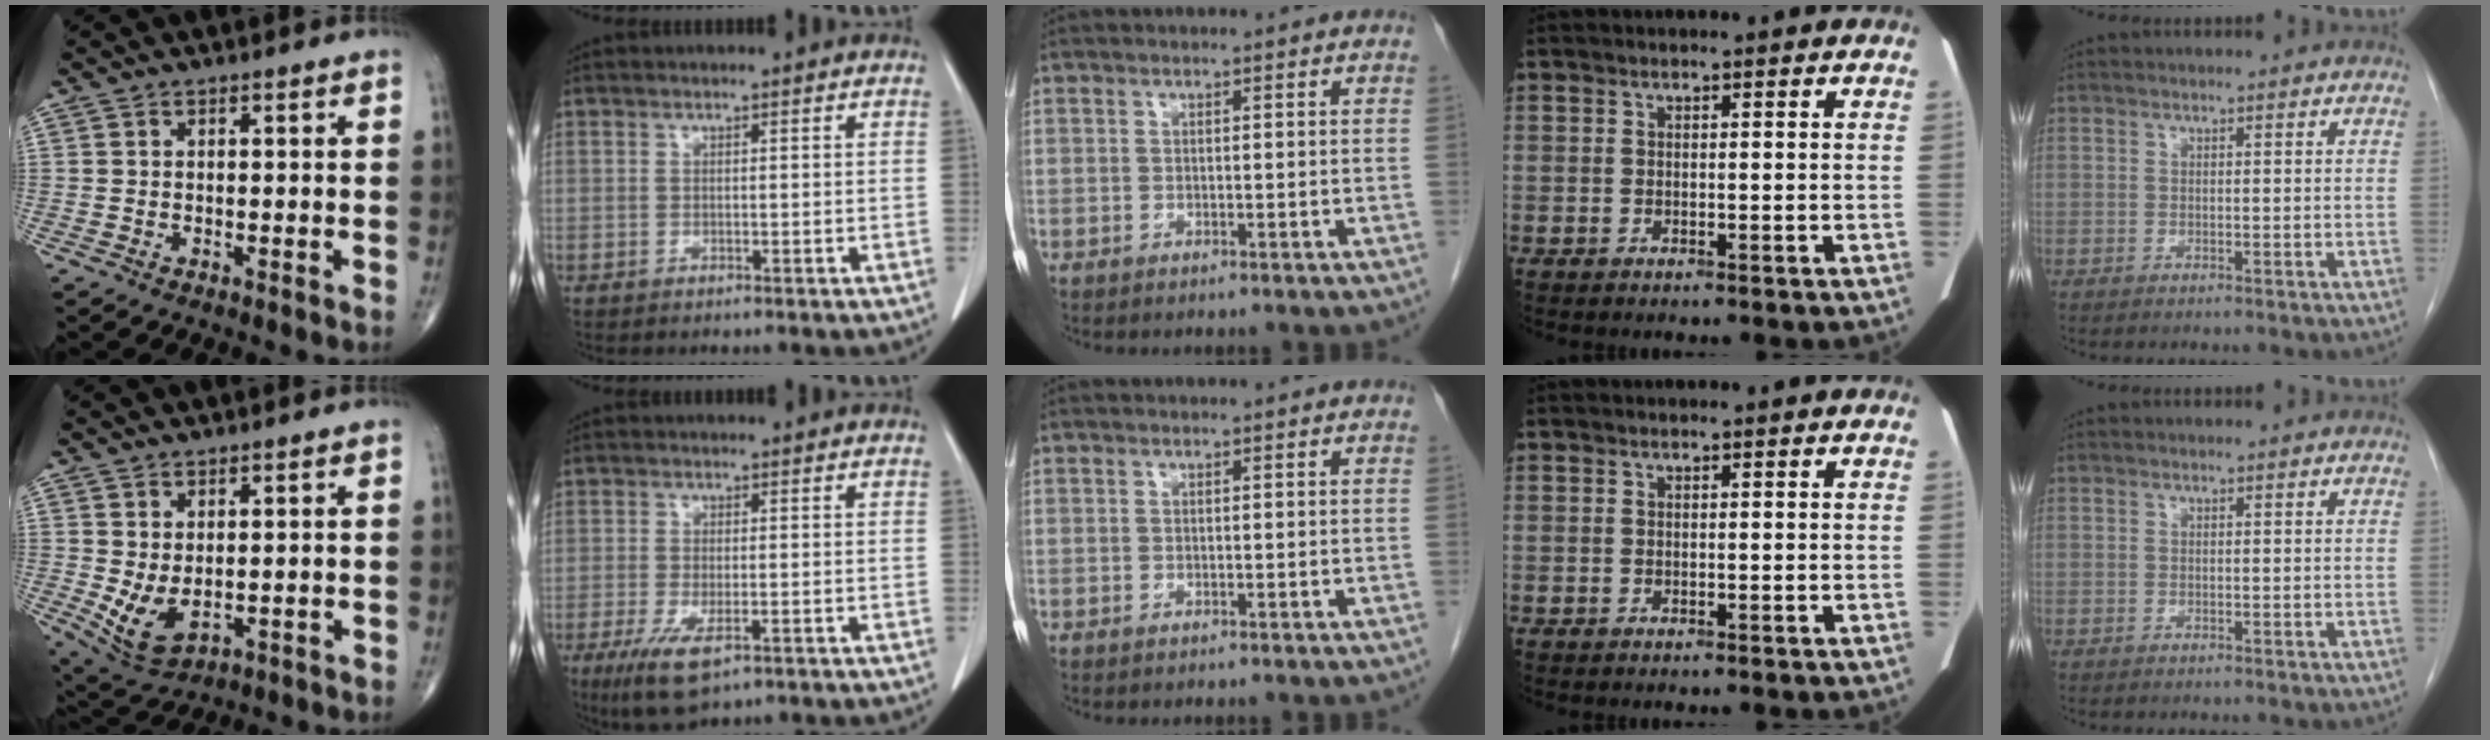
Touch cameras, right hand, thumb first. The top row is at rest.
{"thumb": {"total": 6.7, "force": [-0.1, 3.8, 5.5], "torque": [-0.100, -0.009, 0.019]}, "index": {"total": 7.4, "force": [-4.0, 2.3, 5.7], "torque": [-0.104, -0.019, -0.063]}}